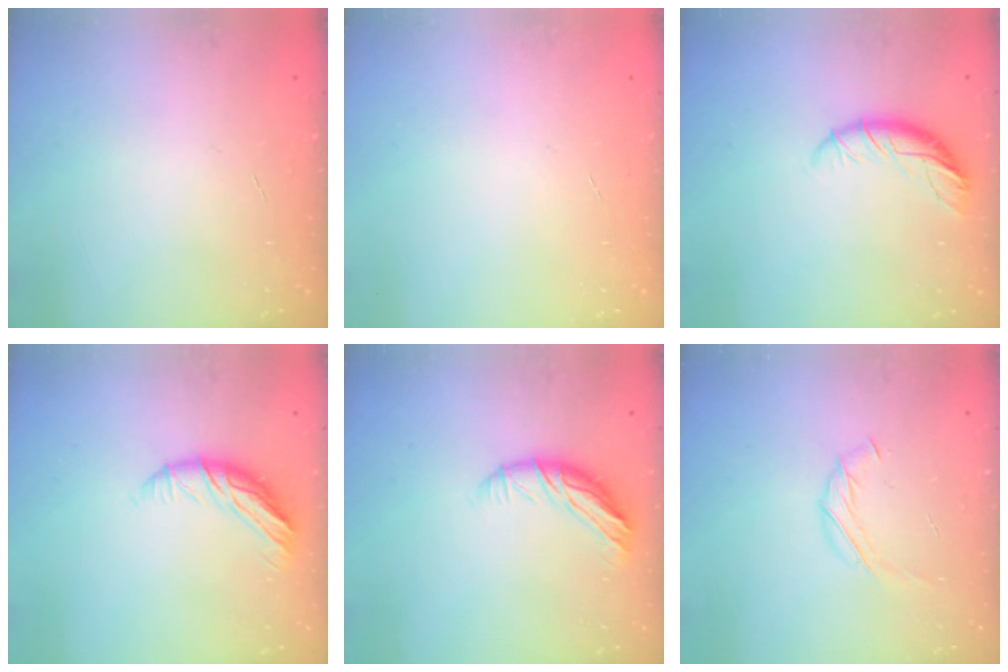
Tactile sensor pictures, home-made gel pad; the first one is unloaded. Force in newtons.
{"total": 0.0}
{"total": 8.9, "press": 8.7, "slide": 1.5}
{"total": 10.7, "press": 10.6, "slide": 1.7}
{"total": 9.6, "press": 9.5, "slide": 1.1}
{"total": 7.1, "press": 7.1, "slide": 1.0}